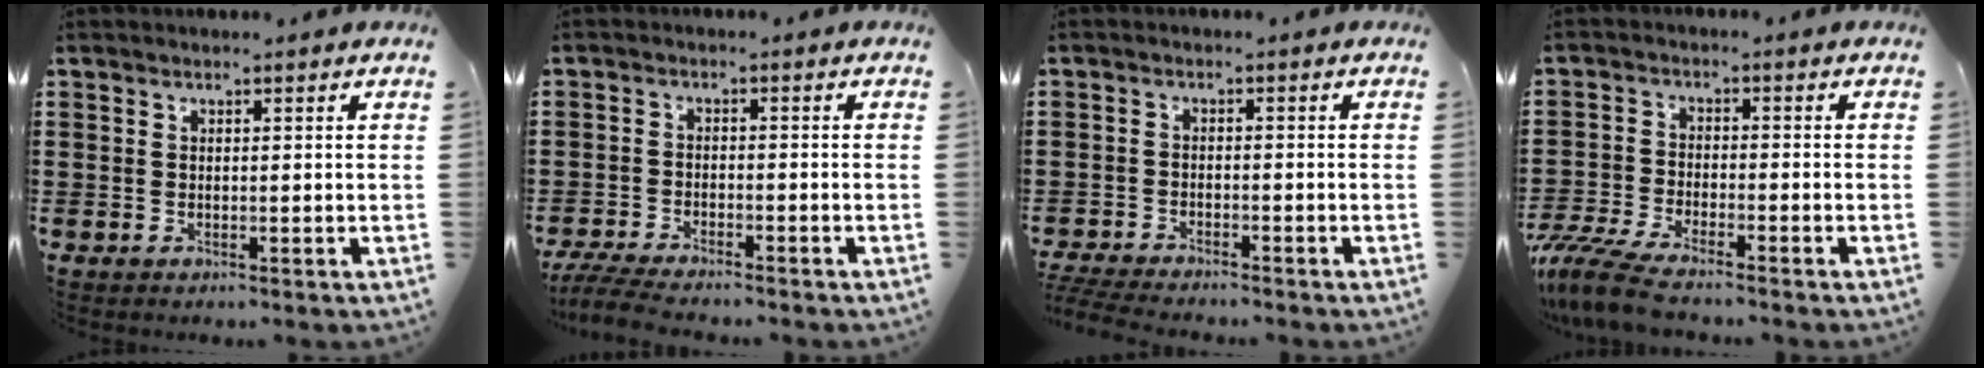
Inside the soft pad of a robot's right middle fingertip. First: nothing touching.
{"total": 4.1, "force": [-3.9, 0.2, 1.4], "torque": [-0.044, -0.012, -0.083]}
{"total": 3.3, "force": [-3.2, 0.1, 0.6], "torque": [-0.026, -0.006, -0.071]}
{"total": 6.2, "force": [-5.5, 0.5, 3.0], "torque": [-0.087, -0.018, -0.113]}